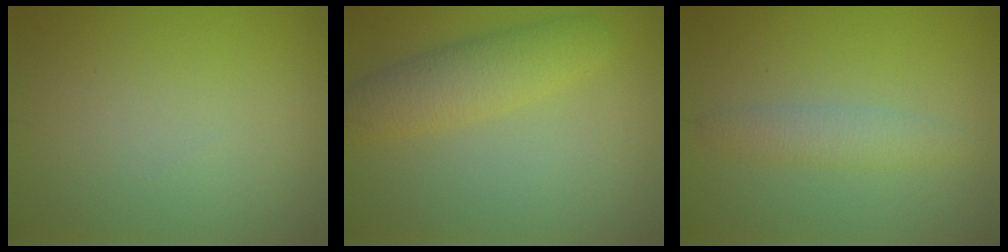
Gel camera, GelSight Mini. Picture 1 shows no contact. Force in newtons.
{"total": 3.7, "press": 3.7, "slide": 0.1}
{"total": 2.0, "press": 2.0, "slide": 0.1}